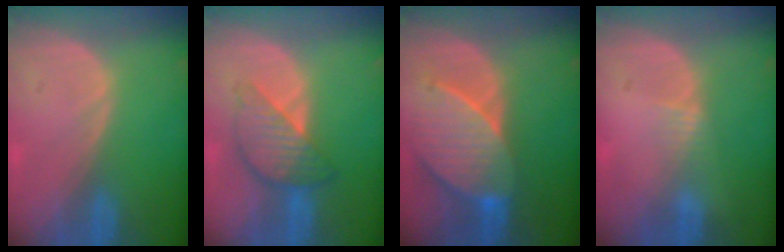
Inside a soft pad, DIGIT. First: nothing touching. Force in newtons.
{"total": 6.1, "press": 6.1, "slide": 0.4}
{"total": 9.2, "press": 8.8, "slide": 2.6}
{"total": 1.4, "press": 1.1, "slide": 0.8}